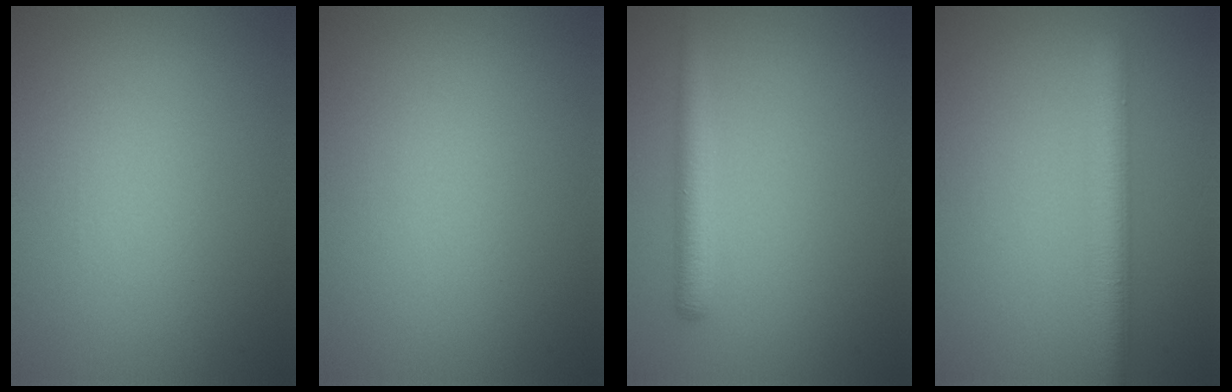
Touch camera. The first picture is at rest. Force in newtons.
{"total": 0.0}
{"total": 2.3, "press": 2.3, "slide": 0.2}
{"total": 3.7, "press": 3.7, "slide": 0.2}